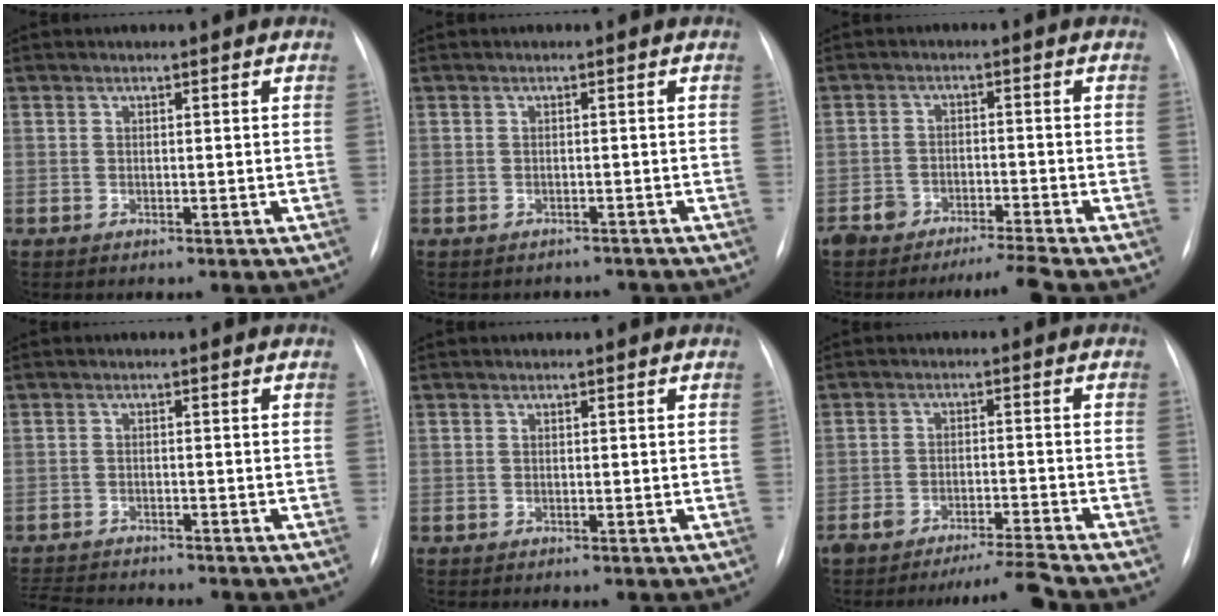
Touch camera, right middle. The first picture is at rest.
{"total": 2.9, "force": [-2.6, 1.2, -0.2], "torque": [0.006, 0.008, -0.033]}
{"total": 4.8, "force": [-4.4, -0.2, 1.9], "torque": [-0.029, -0.011, -0.078]}
{"total": 7.1, "force": [-6.8, 0.8, 2.0], "torque": [-0.032, -0.011, -0.107]}
{"total": 0.0}
{"total": 5.2, "force": [-4.8, -1.0, 1.8], "torque": [-0.029, -0.011, -0.083]}